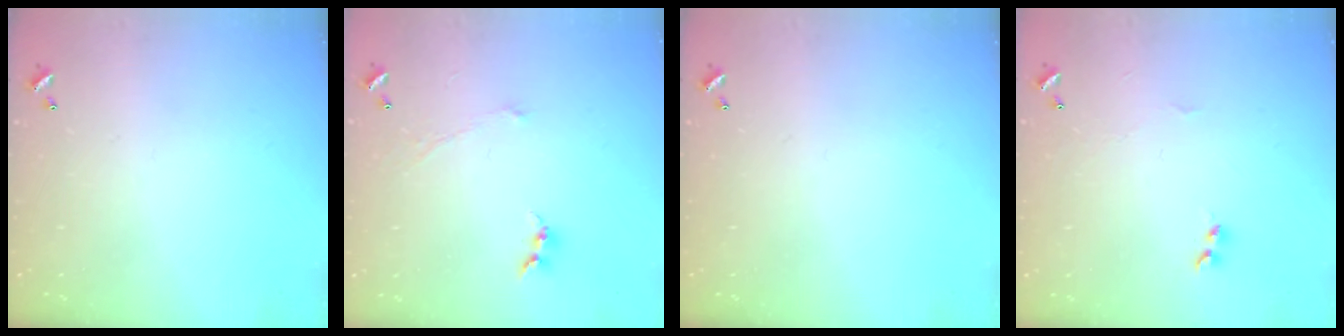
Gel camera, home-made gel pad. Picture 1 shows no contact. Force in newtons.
{"total": 0.0}
{"total": 0.0}
{"total": 2.0, "press": 1.9, "slide": 0.6}